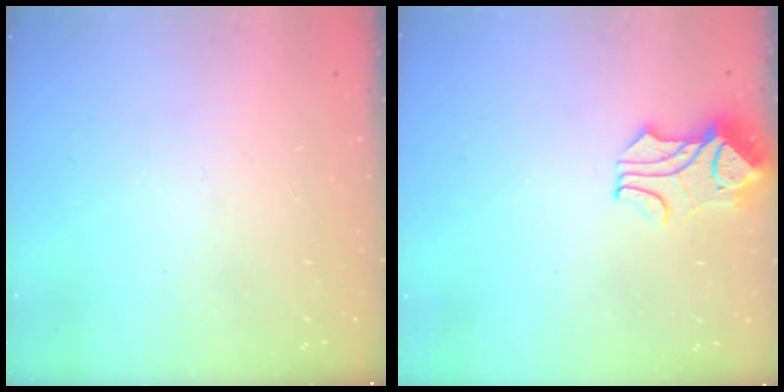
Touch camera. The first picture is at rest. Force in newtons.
{"total": 1.8, "press": 1.4, "slide": 1.0}